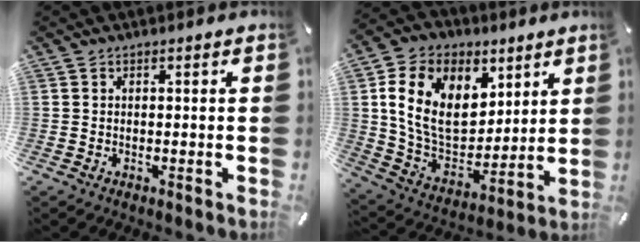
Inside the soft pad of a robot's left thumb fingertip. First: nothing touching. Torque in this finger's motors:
{"motor_torque": [2.60, 2.41, 1.51, -1.26, 0.66]}